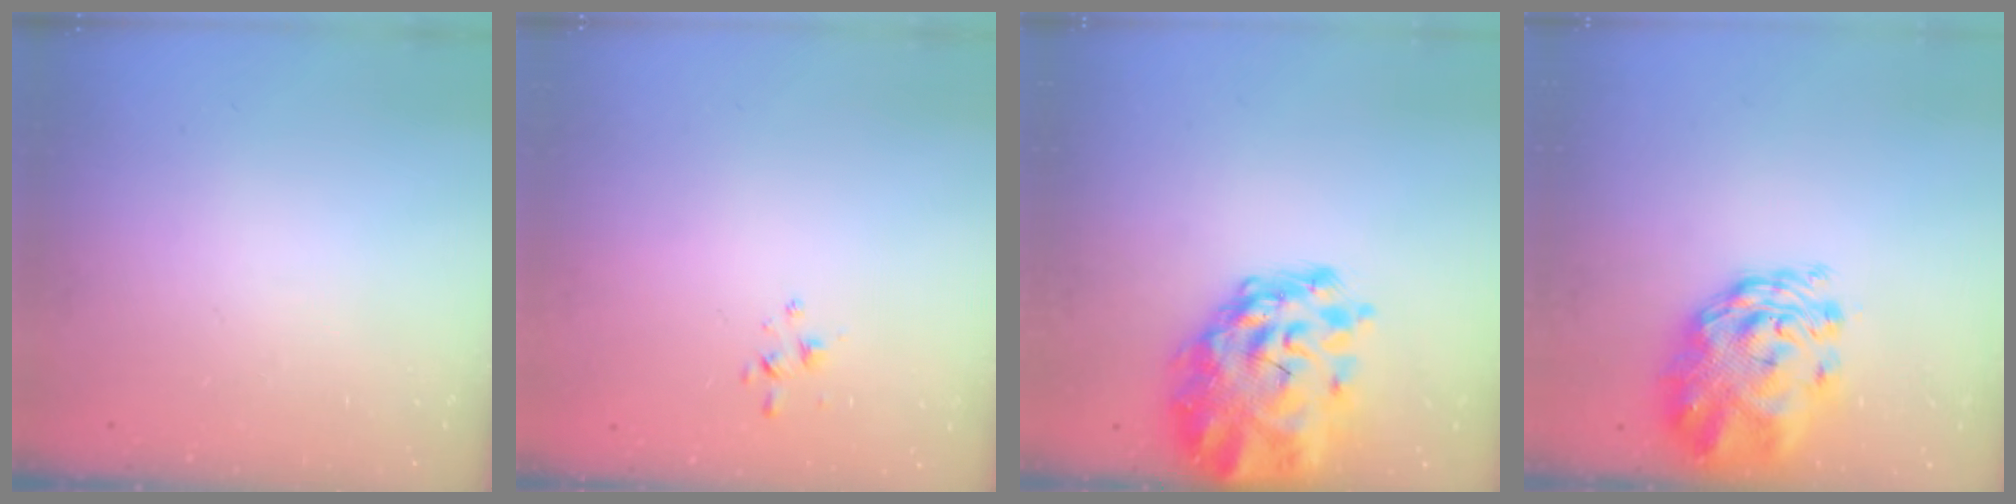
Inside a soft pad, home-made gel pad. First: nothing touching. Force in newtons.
{"total": 1.7, "press": 1.7, "slide": 0.4}
{"total": 8.2, "press": 7.8, "slide": 2.5}
{"total": 3.9, "press": 3.5, "slide": 1.7}